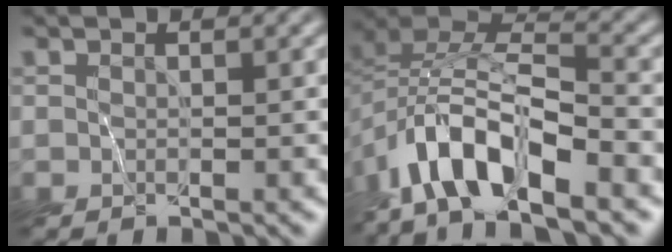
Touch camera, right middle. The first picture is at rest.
{"total": 9.8, "force": [-6.0, 4.0, 6.7], "torque": [-0.121, 0.006, -0.114]}